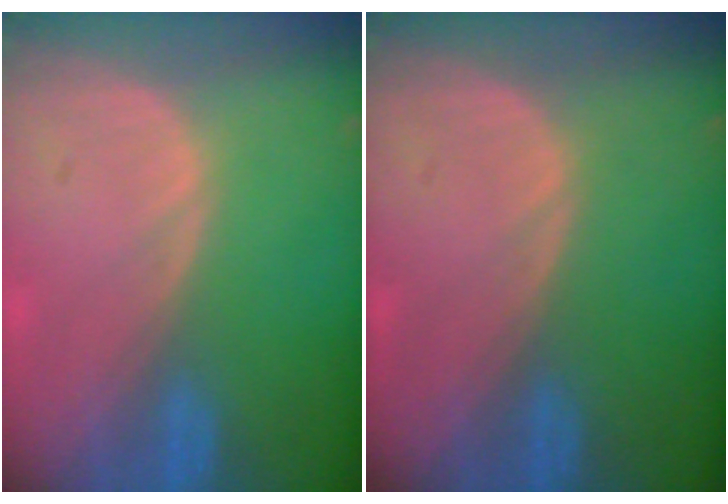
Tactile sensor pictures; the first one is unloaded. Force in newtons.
{"total": 0.0}